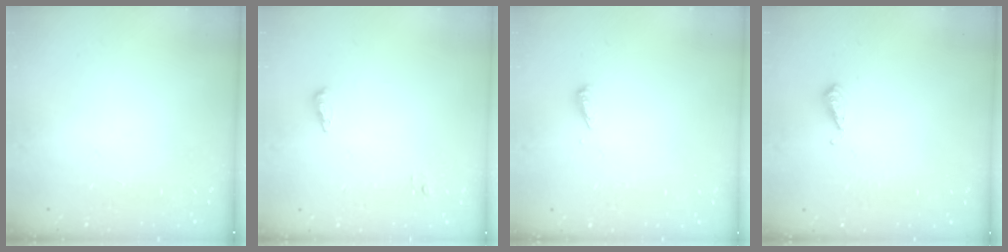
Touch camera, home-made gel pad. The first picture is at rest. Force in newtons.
{"total": 5.6, "press": 5.4, "slide": 1.2}
{"total": 2.5, "press": 2.5, "slide": 0.1}
{"total": 4.6, "press": 4.5, "slide": 0.9}